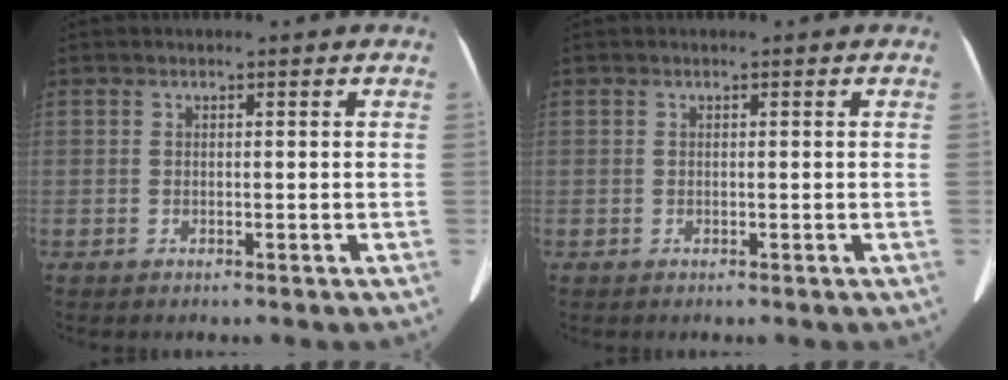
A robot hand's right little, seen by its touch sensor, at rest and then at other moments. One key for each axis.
{"total": 0.0}